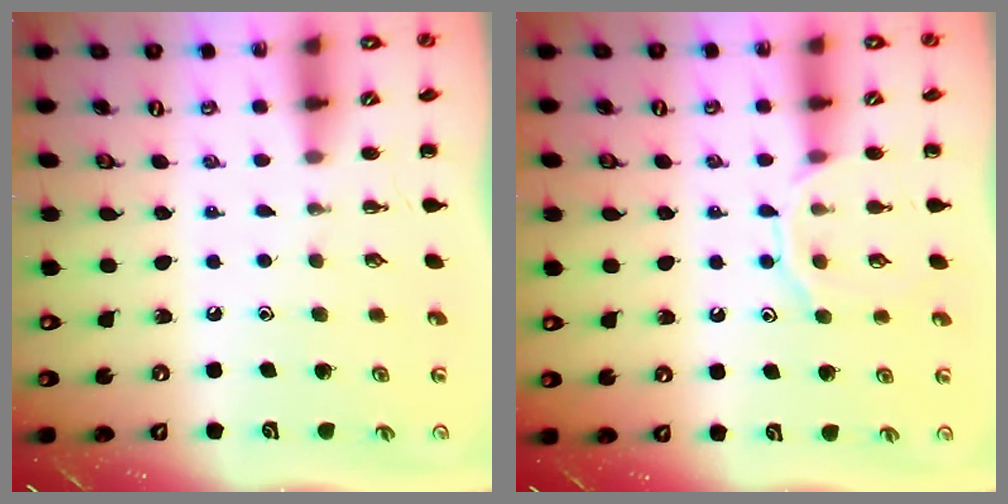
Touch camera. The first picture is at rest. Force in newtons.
{"total": 9.4, "press": 9.4, "slide": 0.6}